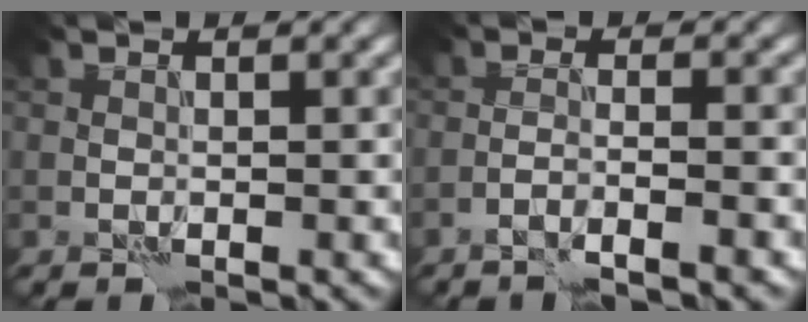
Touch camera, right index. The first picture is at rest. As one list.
[{"total": 2.2, "force": [-1.7, -0.2, 1.4], "torque": [-0.023, 0.005, -0.038]}]